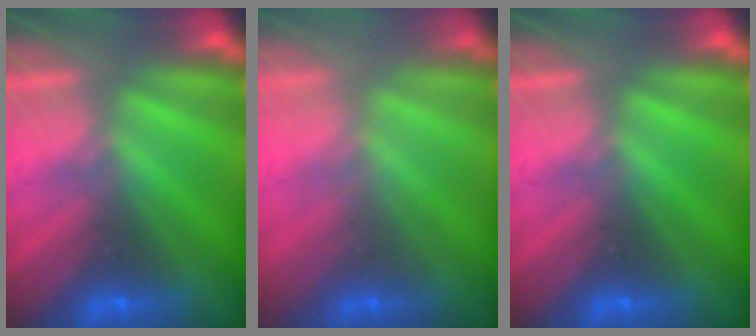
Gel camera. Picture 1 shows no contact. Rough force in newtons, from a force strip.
{"total": 1.9}
{"total": 0.0}